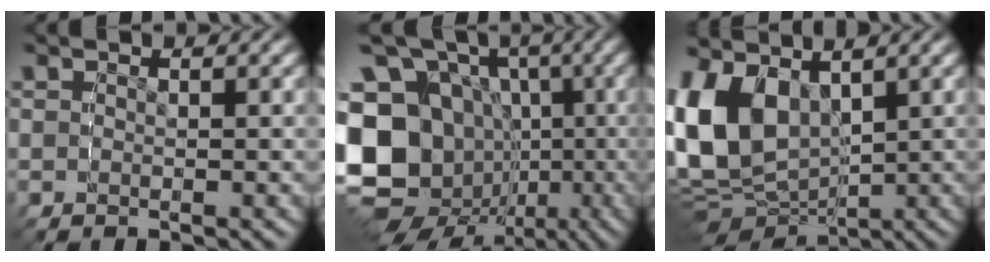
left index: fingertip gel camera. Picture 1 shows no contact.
{"total": 18.5, "force": [-2.8, 15.3, 9.9], "torque": [-0.208, -0.058, -0.049]}
{"total": 13.0, "force": [-0.9, 10.2, 8.0], "torque": [-0.210, -0.039, -0.006]}